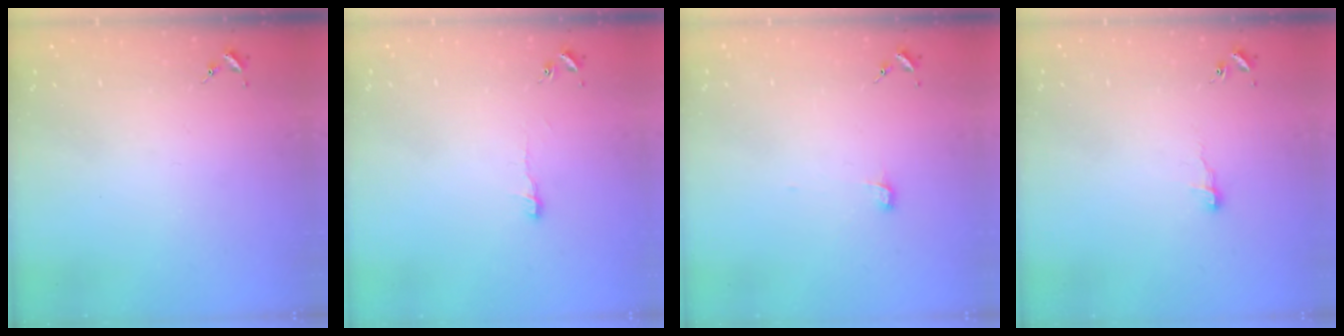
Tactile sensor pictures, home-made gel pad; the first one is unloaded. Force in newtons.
{"total": 4.4, "press": 4.3, "slide": 0.4}
{"total": 4.1, "press": 4.0, "slide": 0.4}
{"total": 6.3, "press": 6.2, "slide": 0.6}